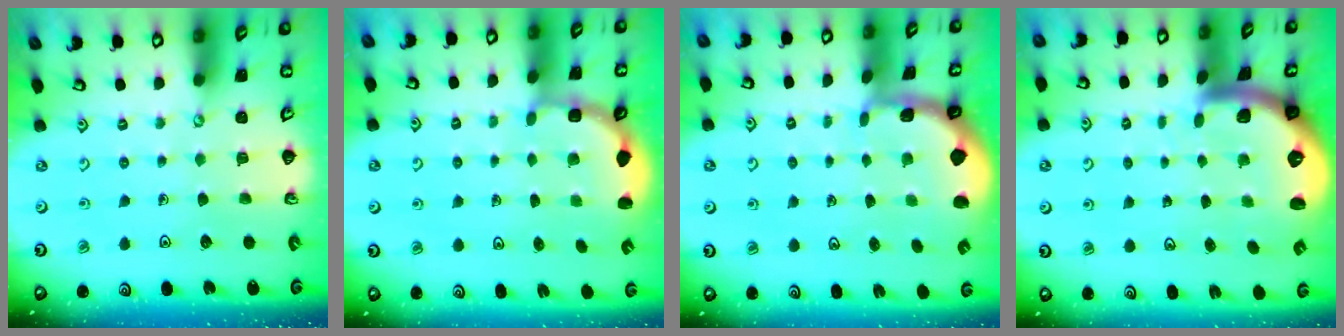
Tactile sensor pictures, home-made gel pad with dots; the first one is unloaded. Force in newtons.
{"total": 3.0, "press": 2.3, "slide": 1.8}
{"total": 0.8, "press": 0.8, "slide": 0.2}
{"total": 2.8, "press": 2.7, "slide": 0.6}